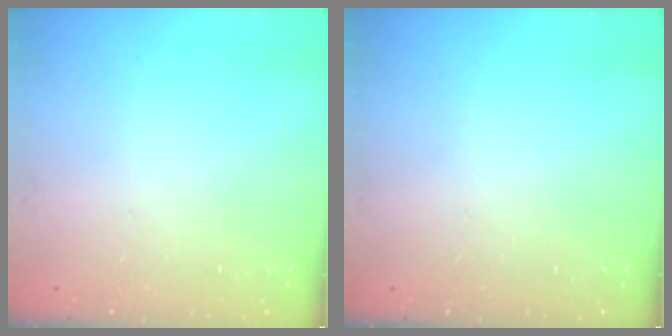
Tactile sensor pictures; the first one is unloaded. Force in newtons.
{"total": 0.0}